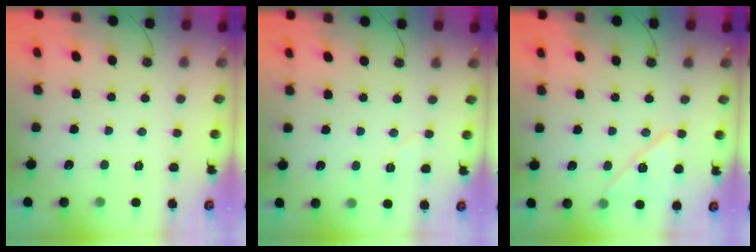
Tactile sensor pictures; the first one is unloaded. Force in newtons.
{"total": 3.9, "press": 3.6, "slide": 1.4}
{"total": 12.0, "press": 11.9, "slide": 0.7}